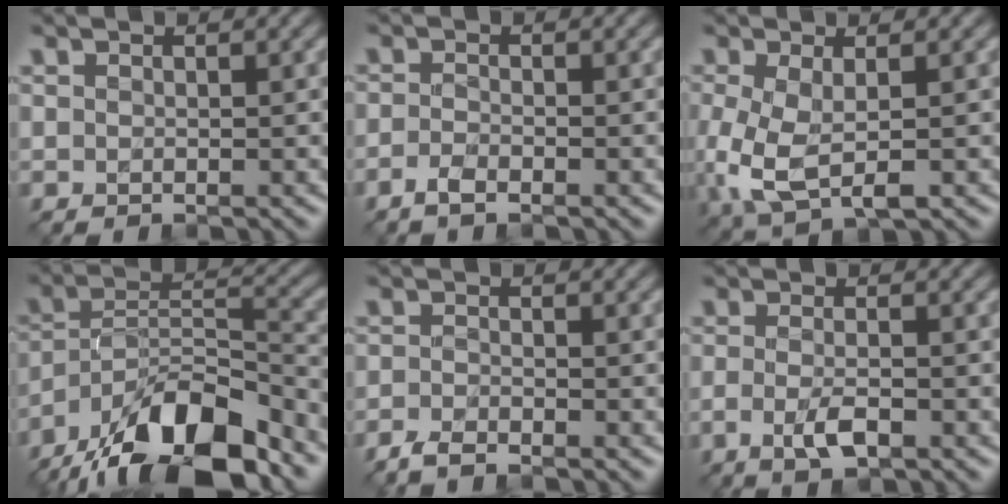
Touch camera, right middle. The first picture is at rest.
{"total": 1.5, "force": [-1.0, 0.4, 1.0], "torque": [-0.023, 0.000, -0.024]}
{"total": 5.1, "force": [-0.8, 2.6, 4.4], "torque": [-0.110, -0.012, -0.012]}
{"total": 13.5, "force": [-9.9, 4.5, 8.0], "torque": [-0.140, 0.017, -0.183]}
{"total": 2.2, "force": [-1.9, 0.4, 1.0], "torque": [-0.025, -0.005, -0.045]}
{"total": 2.5, "force": [-1.1, 0.8, 2.1], "torque": [-0.045, -0.005, -0.022]}